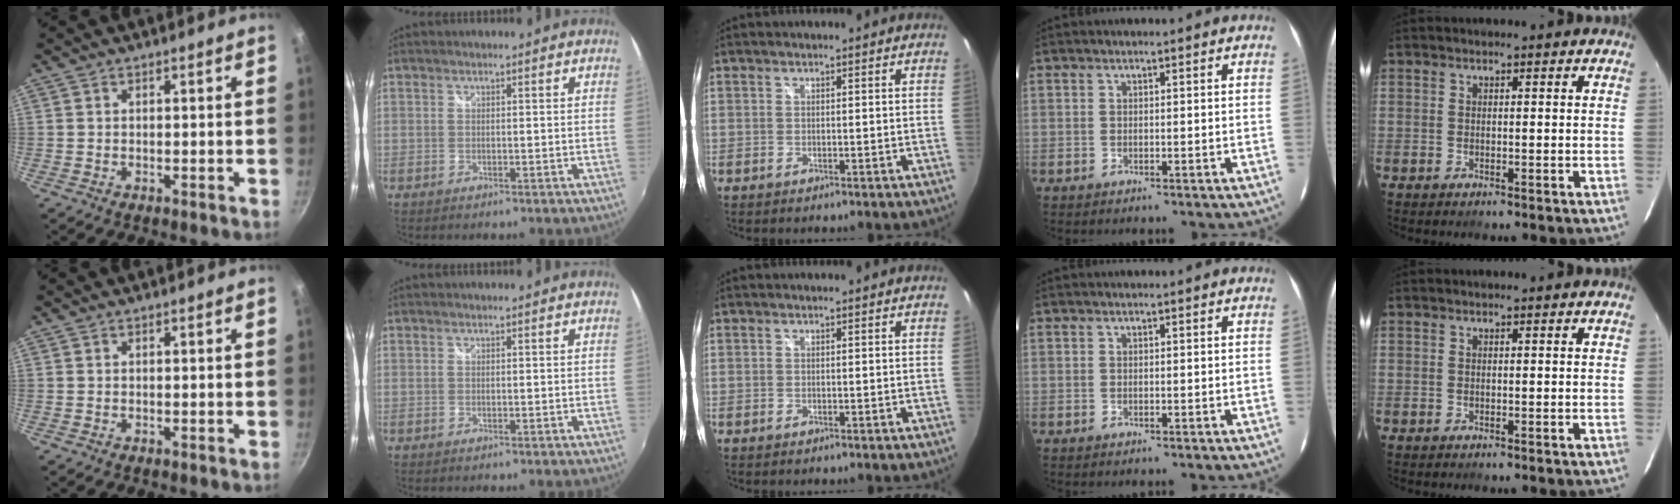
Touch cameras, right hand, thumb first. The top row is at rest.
{}